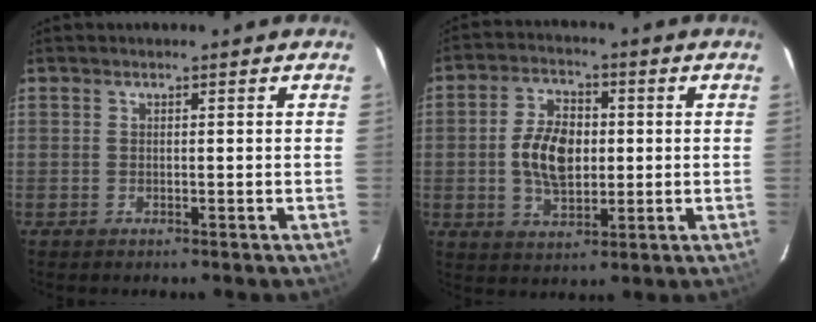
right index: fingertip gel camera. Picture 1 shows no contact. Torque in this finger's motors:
{"motor_torque": [0.49, 0.21, 0.51, 0.11]}